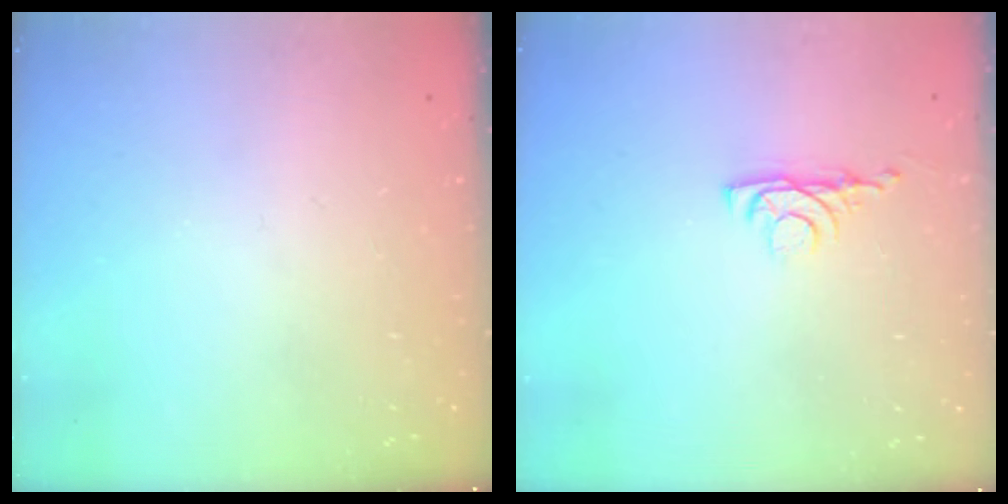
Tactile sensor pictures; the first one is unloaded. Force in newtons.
{"total": 4.0, "press": 3.9, "slide": 0.6}